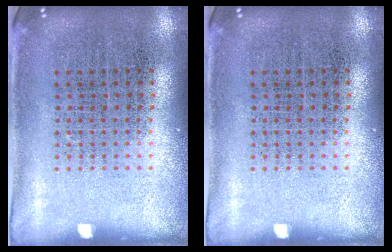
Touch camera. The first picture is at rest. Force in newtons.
{"total": 0.0}